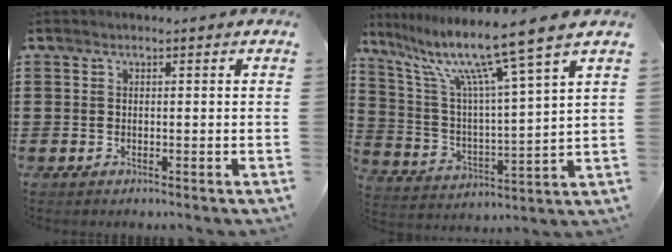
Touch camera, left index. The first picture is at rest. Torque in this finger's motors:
{"motor_torque": [1.22, -0.92, 0.55, 0.21]}